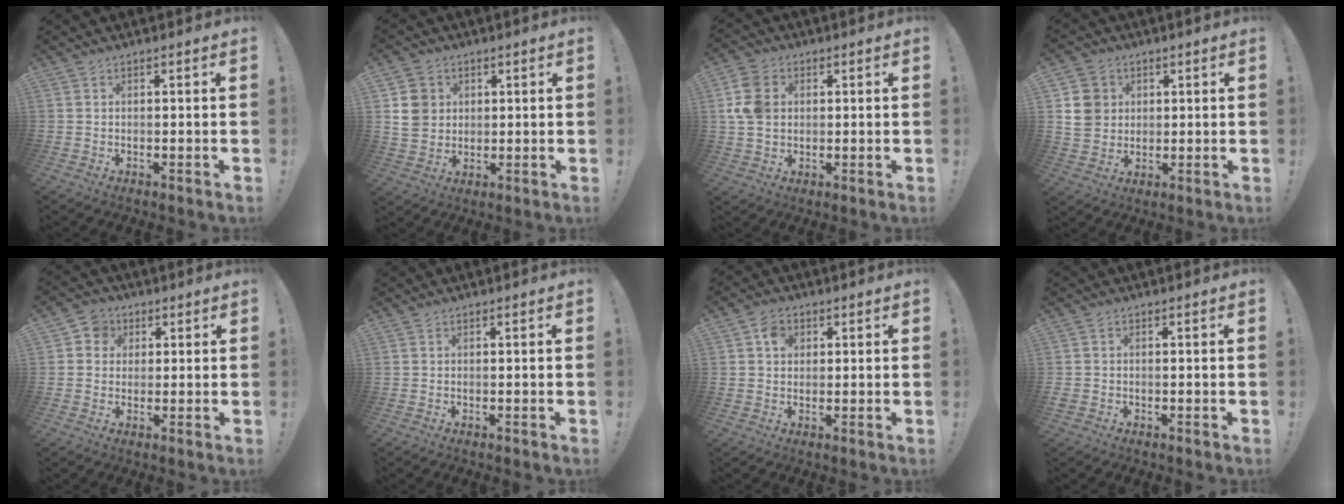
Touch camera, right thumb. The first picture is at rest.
{"total": 8.1, "force": [2.6, 7.2, 2.7], "torque": [-0.042, -0.005, 0.055]}
{"total": 10.3, "force": [1.6, 8.0, 6.3], "torque": [-0.120, 0.001, 0.033]}
{"total": 9.0, "force": [2.8, 8.0, 3.1], "torque": [-0.049, -0.009, 0.056]}
{"total": 5.0, "force": [0.7, 4.7, 1.4], "torque": [-0.017, 0.003, 0.012]}
{"total": 0.0}
{"total": 4.3, "force": [1.3, 3.5, 2.1], "torque": [-0.025, 0.001, 0.022]}
{"total": 1.1, "force": [-0.5, 0.9, 0.4], "torque": [-0.004, 0.002, -0.009]}